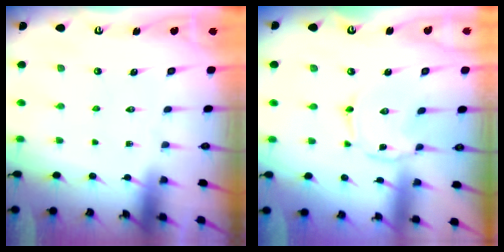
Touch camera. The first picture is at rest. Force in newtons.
{"total": 1.5, "press": 1.5, "slide": 0.3}